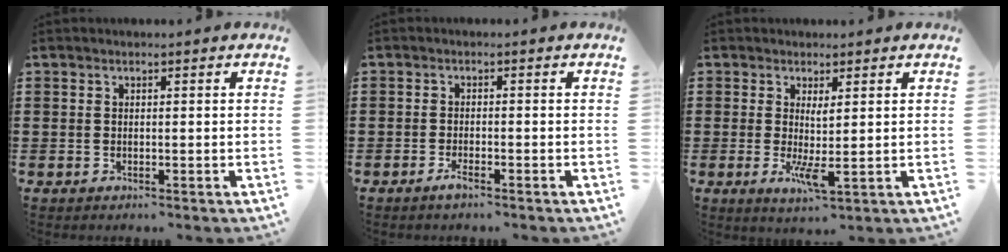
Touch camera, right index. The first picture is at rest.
{"total": 1.7, "force": [-1.3, 0.2, 1.1], "torque": [-0.027, -0.005, -0.025]}
{"total": 3.4, "force": [0.1, 0.5, 3.4], "torque": [-0.063, -0.004, 0.001]}